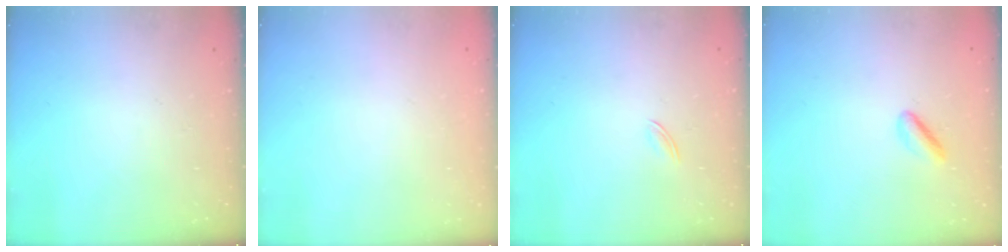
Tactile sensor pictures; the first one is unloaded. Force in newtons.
{"total": 2.1, "press": 2.1, "slide": 0.1}
{"total": 1.7, "press": 1.7, "slide": 0.5}
{"total": 2.5, "press": 2.5, "slide": 0.5}